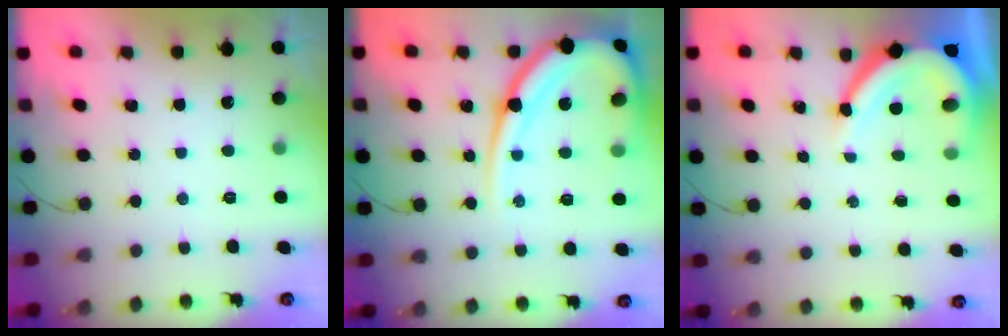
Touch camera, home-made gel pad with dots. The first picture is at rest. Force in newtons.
{"total": 19.2, "press": 19.2, "slide": 1.8}
{"total": 11.9, "press": 11.9, "slide": 1.4}